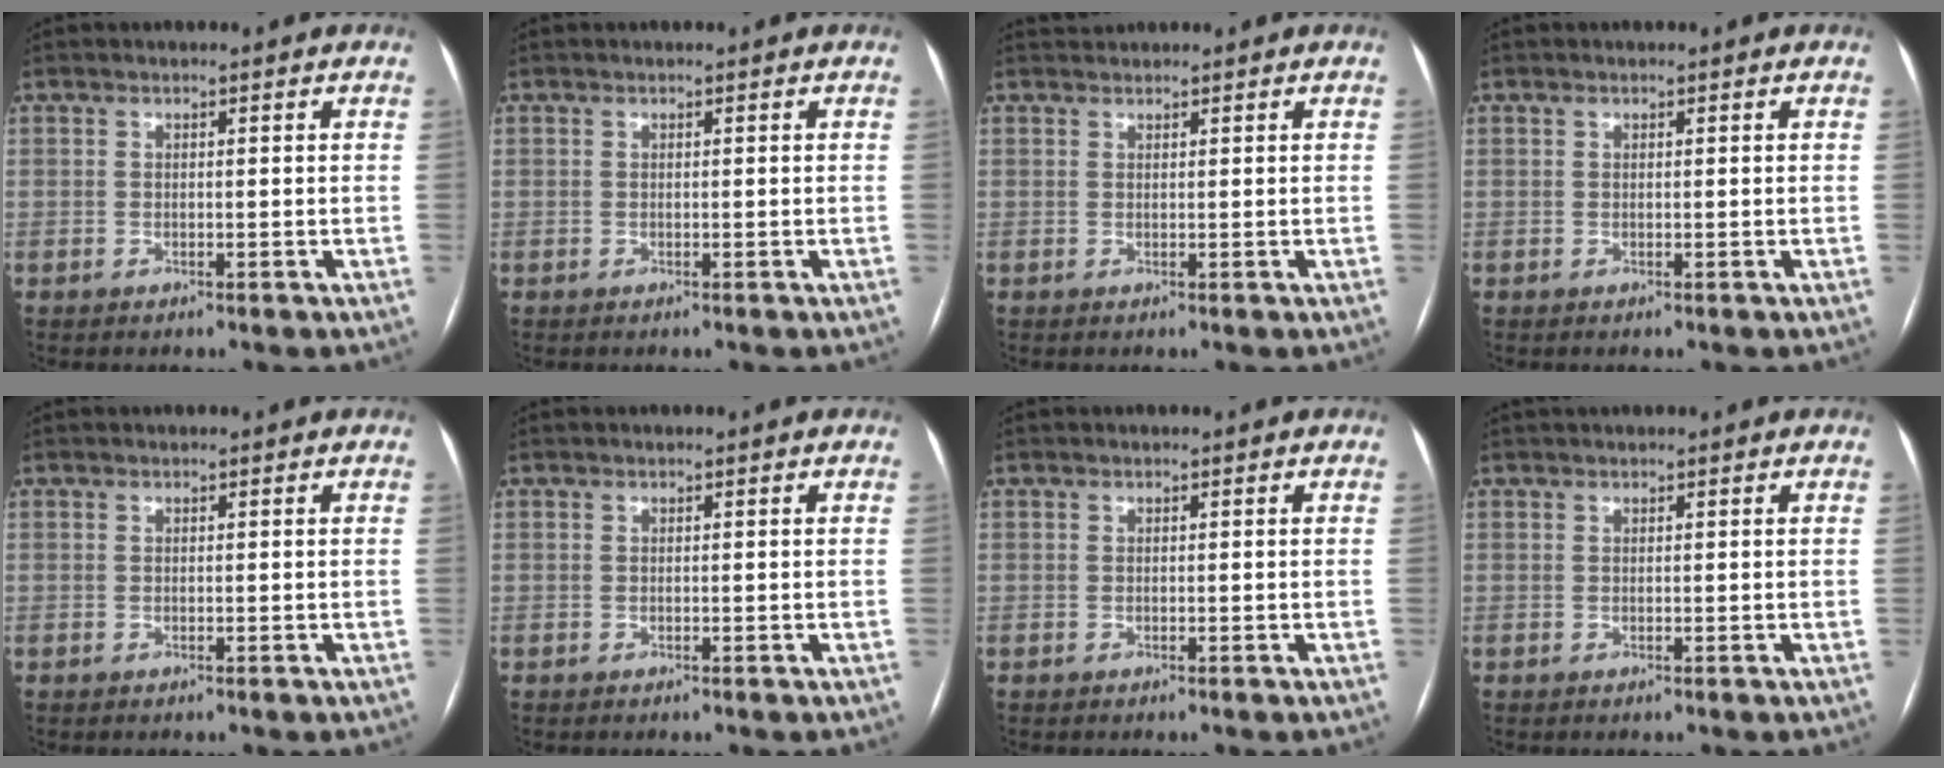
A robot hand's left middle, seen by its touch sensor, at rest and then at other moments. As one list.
[{"total": 0.0}, {"total": 1.0, "force": [1.0, 0.1, -0.2], "torque": [-0.006, 0.013, 0.023]}, {"total": 0.0}, {"total": 0.0}, {"total": 0.0}, {"total": 0.0}, {"total": 1.3, "force": [1.2, 0.1, 0.6], "torque": [-0.006, 0.027, 0.023]}]